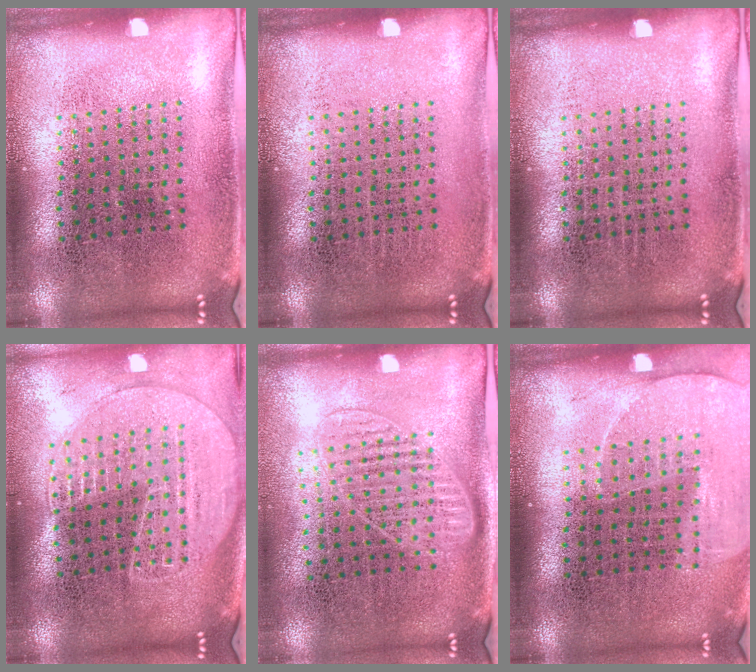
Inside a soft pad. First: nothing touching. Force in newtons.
{"total": 0.0}
{"total": 0.0}
{"total": 1.8, "press": 1.6, "slide": 0.7}
{"total": 1.2, "press": 1.1, "slide": 0.6}
{"total": 1.3, "press": 1.2, "slide": 0.4}